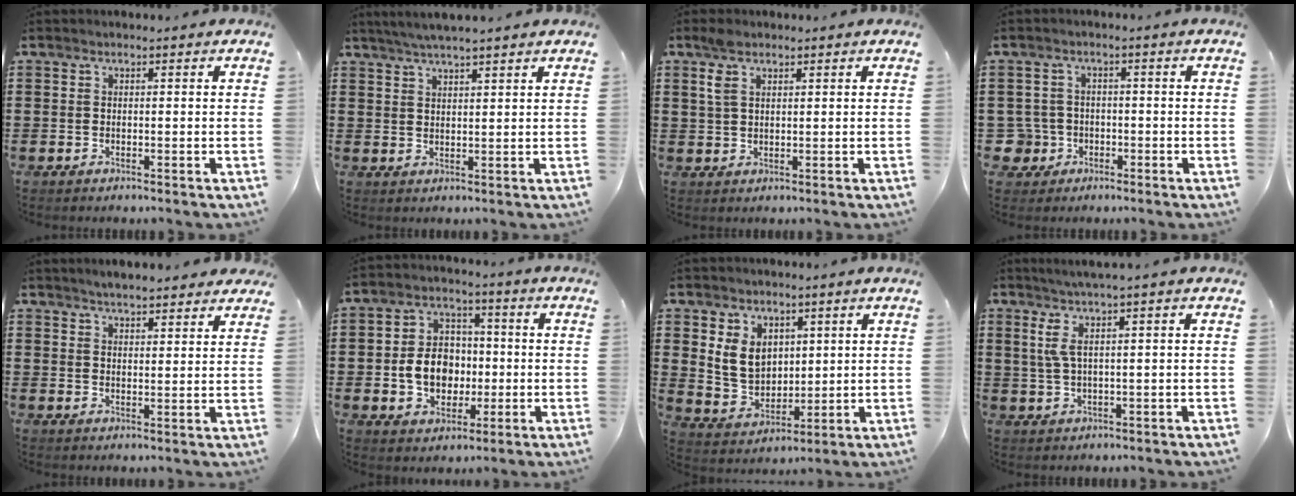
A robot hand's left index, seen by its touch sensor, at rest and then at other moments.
{"total": 3.3, "force": [3.0, -0.4, 1.3], "torque": [-0.034, -0.006, 0.055]}
{"total": 3.1, "force": [1.7, 1.5, 2.2], "torque": [-0.050, 0.007, 0.030]}
{"total": 4.0, "force": [-1.5, 3.6, 1.1], "torque": [-0.050, -0.002, -0.033]}
{"total": 3.4, "force": [3.3, 0.2, 0.6], "torque": [-0.022, -0.011, 0.061]}
{"total": 8.0, "force": [-0.8, 6.5, 4.6], "torque": [-0.102, 0.011, -0.016]}
{"total": 6.8, "force": [2.3, 5.5, 3.3], "torque": [-0.083, 0.010, 0.043]}
{"total": 3.9, "force": [1.2, -0.2, 3.7], "torque": [-0.080, -0.008, 0.018]}